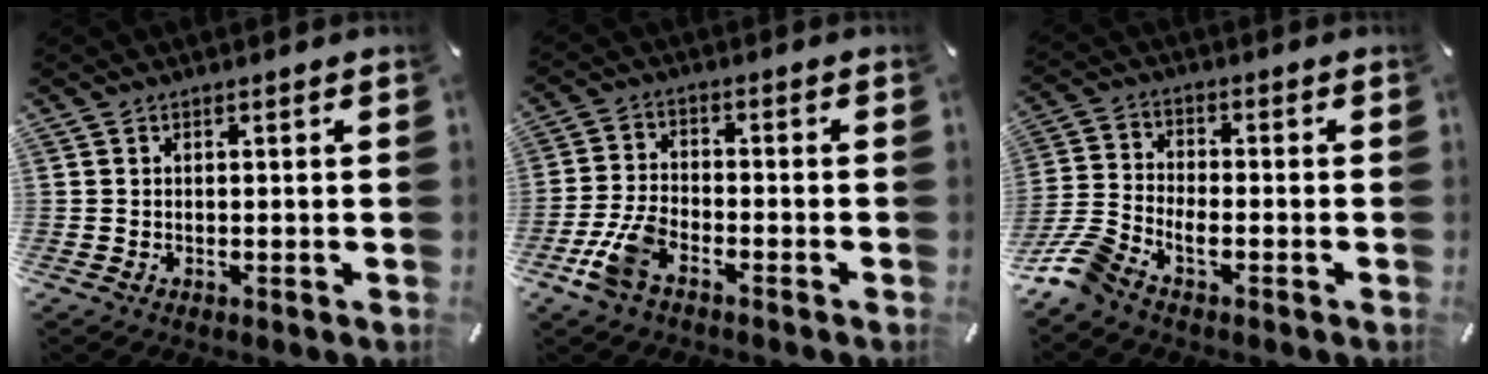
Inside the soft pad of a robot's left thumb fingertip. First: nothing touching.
{"total": 7.6, "force": [-4.1, 3.8, 5.1], "torque": [-0.117, 0.008, -0.078]}
{"total": 7.6, "force": [-4.8, 3.6, 4.5], "torque": [-0.113, 0.001, -0.094]}